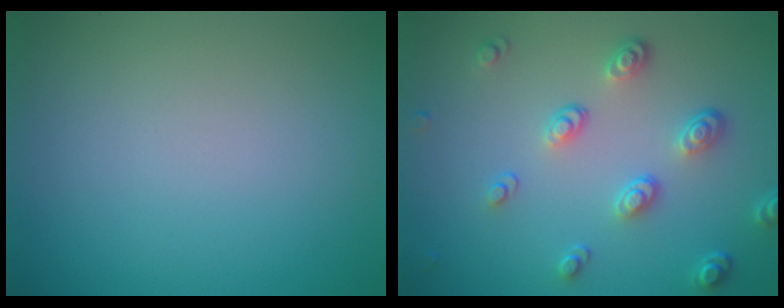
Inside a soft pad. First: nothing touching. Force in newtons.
{"total": 3.7, "press": 2.9, "slide": 2.3}